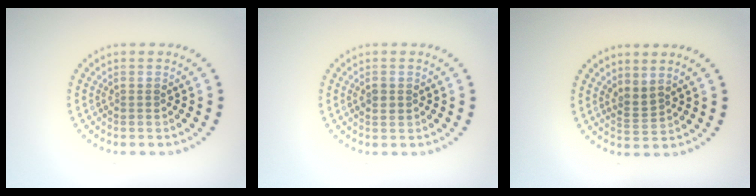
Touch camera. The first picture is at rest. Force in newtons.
{"total": 1.0, "press": 1.0, "slide": 0.1}
{"total": 1.7, "press": 1.3, "slide": 1.1}